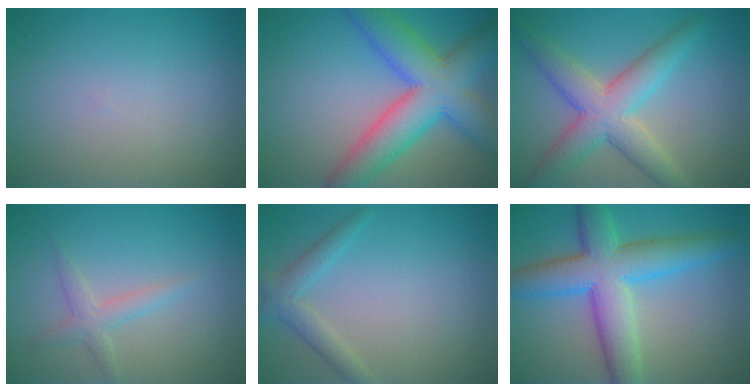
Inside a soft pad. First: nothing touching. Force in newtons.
{"total": 9.6, "press": 9.6, "slide": 0.6}
{"total": 6.5, "press": 6.5, "slide": 0.3}
{"total": 1.9, "press": 1.9, "slide": 0.0}
{"total": 2.3, "press": 2.3, "slide": 0.2}
{"total": 8.8, "press": 8.8, "slide": 0.1}